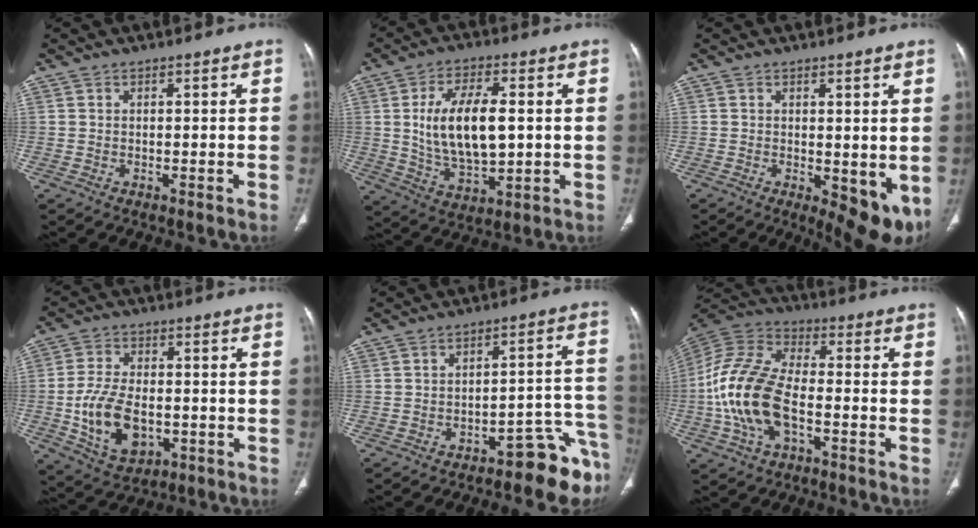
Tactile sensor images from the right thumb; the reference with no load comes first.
{"total": 14.3, "force": [1.3, 6.9, 12.5], "torque": [-0.218, -0.007, 0.031]}
{"total": 8.4, "force": [-0.9, 3.6, 7.5], "torque": [-0.089, -0.022, -0.001]}
{"total": 11.9, "force": [-2.4, 7.3, 9.1], "torque": [-0.162, 0.003, -0.032]}
{"total": 10.4, "force": [-7.8, 3.4, 6.0], "torque": [-0.021, 0.106, -0.108]}
{"total": 16.9, "force": [-4.1, 9.0, 13.7], "torque": [-0.291, 0.029, -0.078]}